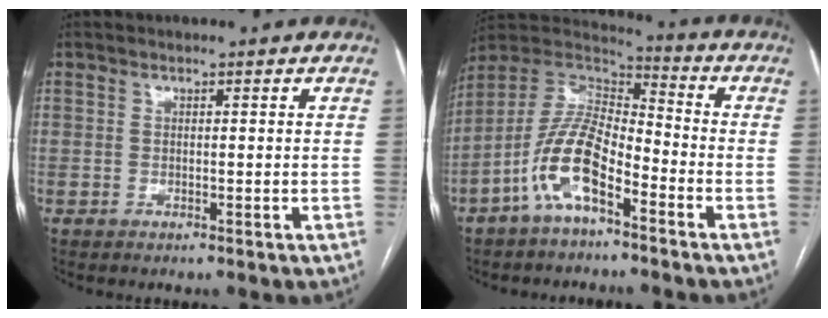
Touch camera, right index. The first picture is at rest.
{"total": 12.0, "force": [-6.0, 4.2, 9.5], "torque": [-0.202, 0.016, -0.114]}